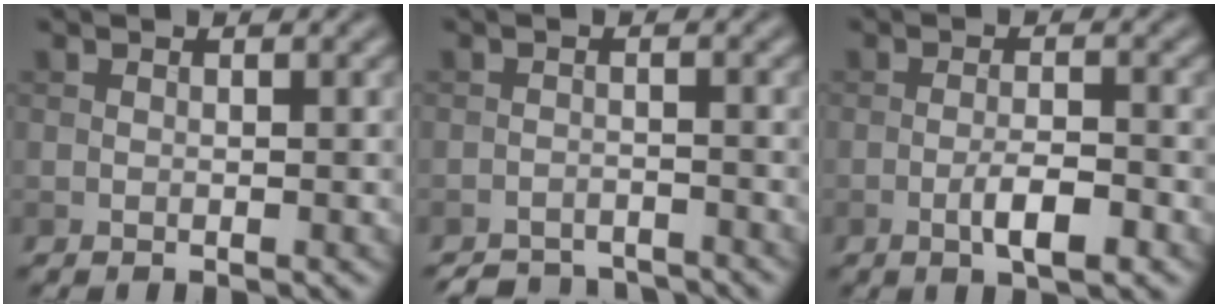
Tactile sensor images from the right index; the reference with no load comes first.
{"total": 4.2, "force": [-4.1, 0.8, 0.5], "torque": [-0.005, -0.005, -0.067]}
{"total": 3.5, "force": [-1.6, 0.9, 3.0], "torque": [-0.055, 0.002, -0.029]}